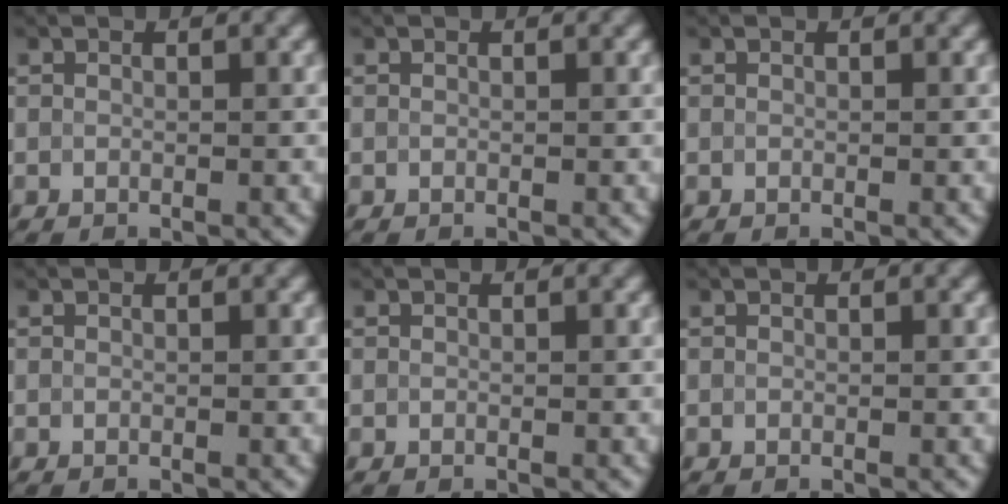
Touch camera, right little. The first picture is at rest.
{"total": 0.0}
{"total": 0.0}
{"total": 0.0}
{"total": 0.0}
{"total": 0.0}